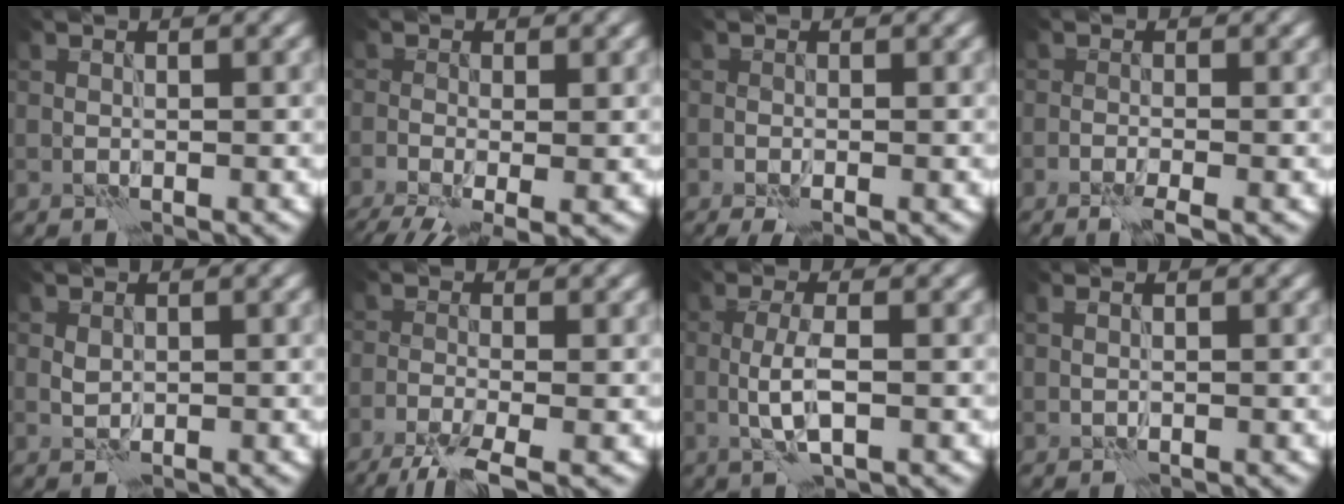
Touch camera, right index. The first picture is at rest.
{"total": 6.2, "force": [-3.1, 2.3, 4.8], "torque": [-0.086, -0.020, -0.046]}
{"total": 1.7, "force": [-0.9, 0.4, 1.4], "torque": [-0.032, -0.005, -0.018]}
{"total": 2.3, "force": [-1.5, 0.3, 1.7], "torque": [-0.033, -0.001, -0.032]}
{"total": 0.9, "force": [0.2, 0.6, 0.6], "torque": [-0.014, -0.001, 0.006]}
{"total": 5.3, "force": [-3.8, 1.0, 3.7], "torque": [-0.067, -0.011, -0.079]}
{"total": 3.2, "force": [-0.6, 0.7, 3.1], "torque": [-0.065, 0.001, -0.015]}
{"total": 0.6, "force": [0.2, 0.3, 0.5], "torque": [-0.011, 0.000, 0.005]}